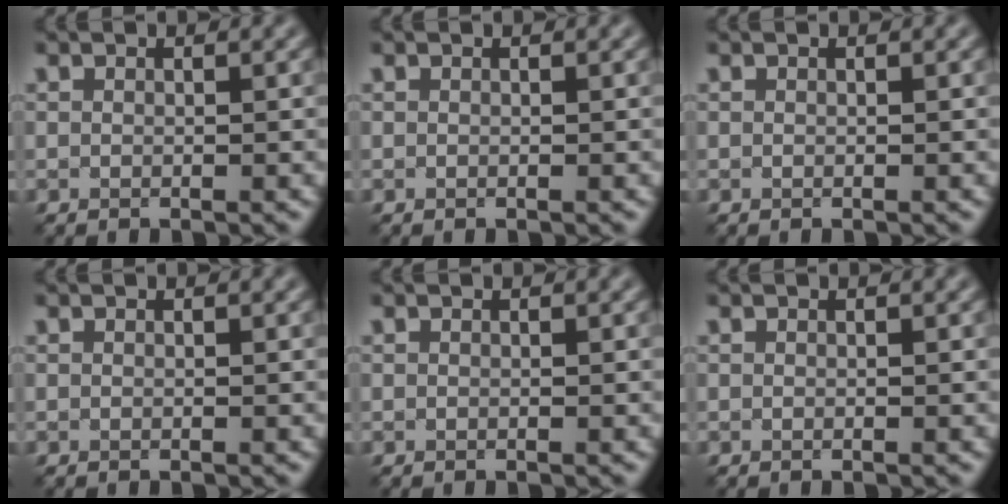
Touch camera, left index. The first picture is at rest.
{"total": 0.0}
{"total": 0.0}
{"total": 0.0}
{"total": 0.0}
{"total": 0.0}